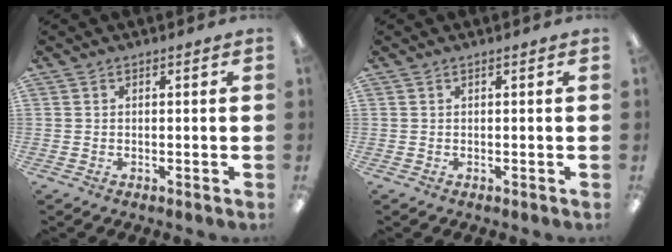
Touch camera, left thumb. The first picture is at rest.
{"total": 0.0}